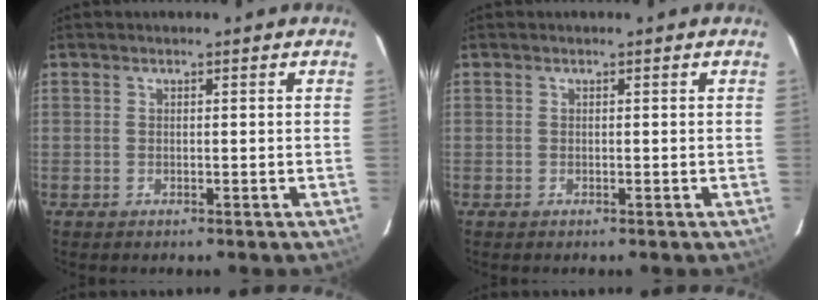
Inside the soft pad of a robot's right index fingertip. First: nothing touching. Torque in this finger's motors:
{"motor_torque": [0.00, 0.00, 0.00, 0.00]}